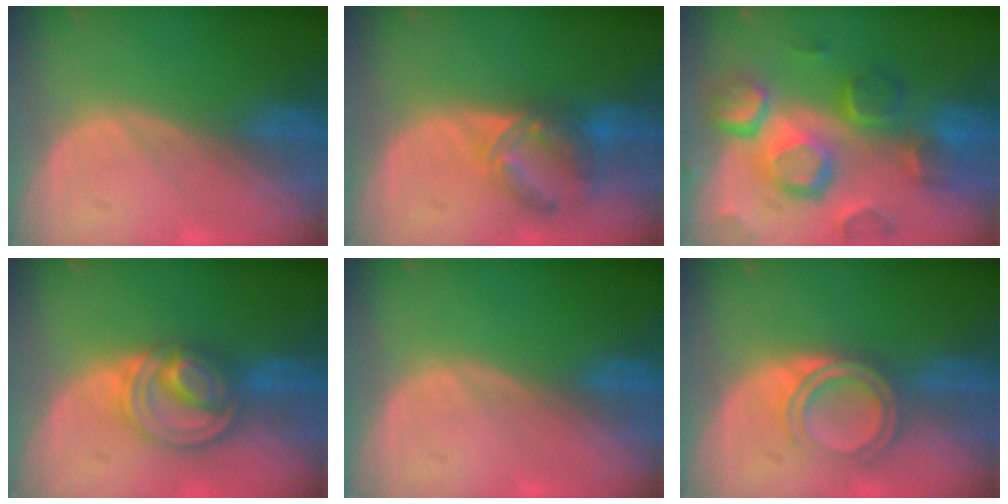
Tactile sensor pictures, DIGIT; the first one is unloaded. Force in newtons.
{"total": 7.1, "press": 6.2, "slide": 3.6}
{"total": 12.3, "press": 10.6, "slide": 6.2}
{"total": 7.9, "press": 6.8, "slide": 3.9}
{"total": 0.0}
{"total": 5.7, "press": 5.1, "slide": 2.5}